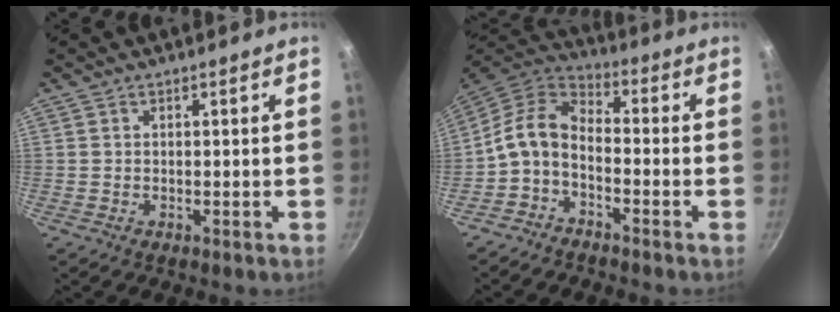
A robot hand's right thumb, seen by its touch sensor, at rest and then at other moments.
{"total": 9.4, "force": [-3.1, 5.8, 6.8], "torque": [-0.142, 0.056, -0.072]}